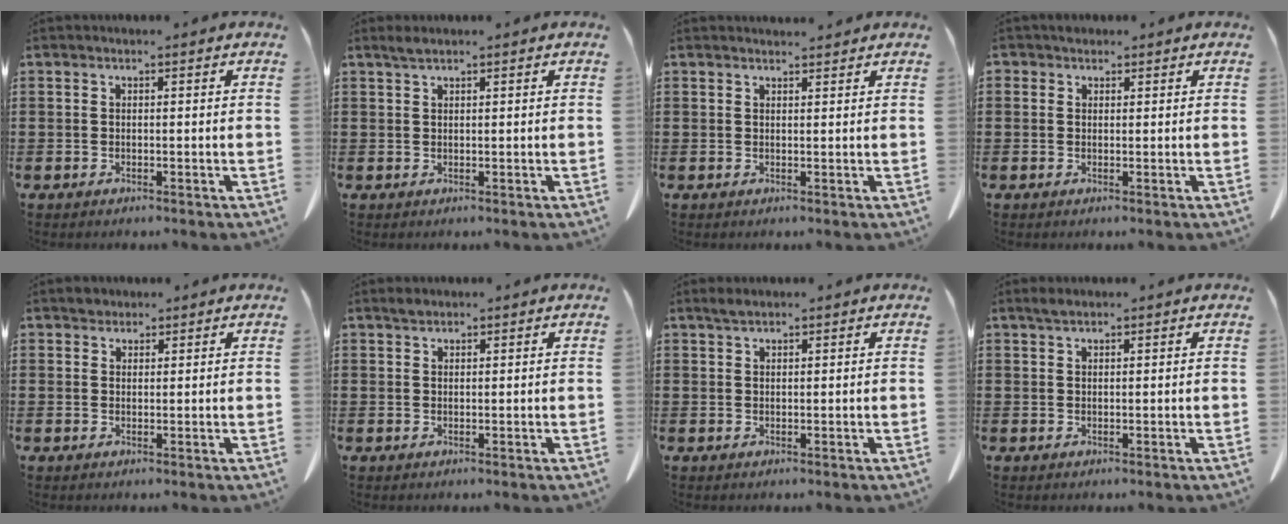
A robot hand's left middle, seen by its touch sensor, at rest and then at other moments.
{"total": 1.3, "force": [1.0, 0.1, 0.8], "torque": [-0.018, -0.002, 0.020]}
{"total": 1.4, "force": [1.3, 0.2, 0.2], "torque": [-0.007, 0.001, 0.026]}
{"total": 1.1, "force": [0.8, 0.7, 0.1], "torque": [-0.006, 0.003, 0.016]}
{"total": 1.5, "force": [1.4, 0.7, 0.0], "torque": [0.002, 0.000, 0.027]}
{"total": 1.1, "force": [1.0, 0.3, 0.3], "torque": [-0.009, 0.000, 0.021]}
{"total": 1.4, "force": [1.2, 0.3, 0.6], "torque": [-0.016, -0.001, 0.024]}
{"total": 1.3, "force": [1.1, 0.3, 0.6], "torque": [-0.016, 0.000, 0.022]}